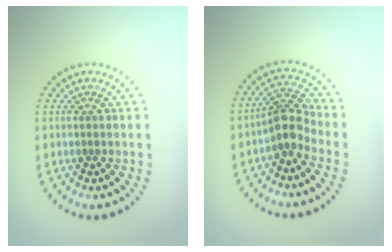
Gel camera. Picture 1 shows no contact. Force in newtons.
{"total": 2.9, "press": 2.3, "slide": 1.8}